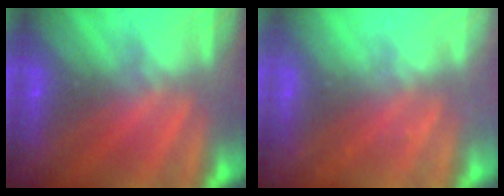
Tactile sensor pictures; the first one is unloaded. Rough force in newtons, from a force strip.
{"total": 2.2}